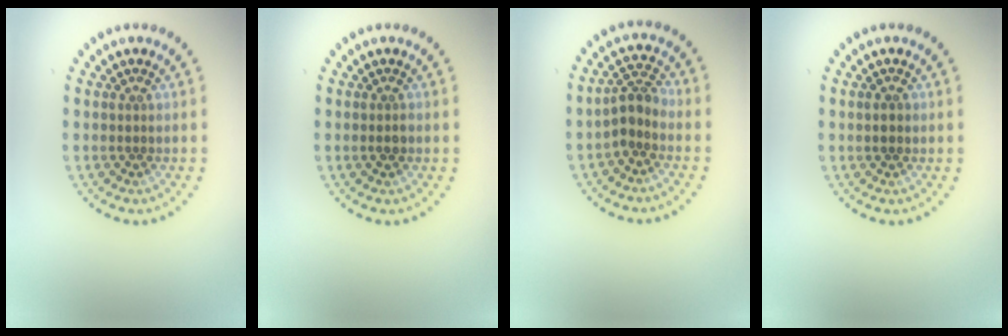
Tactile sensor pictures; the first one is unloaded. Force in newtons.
{"total": 1.0, "press": 0.9, "slide": 0.4}
{"total": 2.5, "press": 1.9, "slide": 1.6}
{"total": 1.3, "press": 1.3, "slide": 0.1}